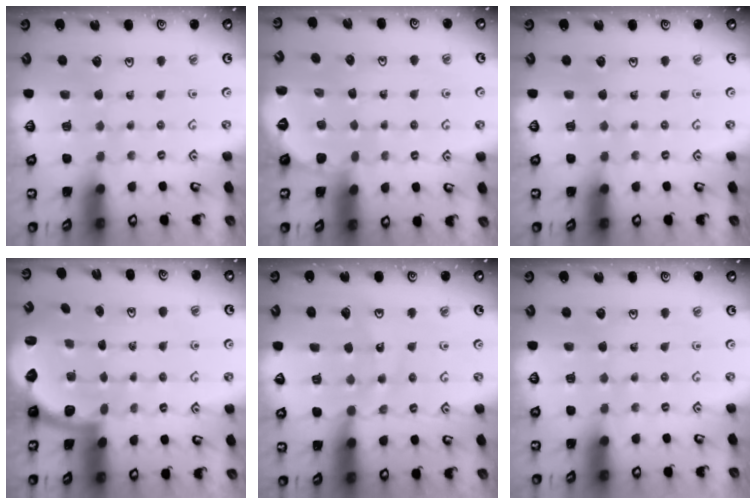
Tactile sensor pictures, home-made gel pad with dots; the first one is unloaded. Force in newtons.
{"total": 0.0}
{"total": 0.0}
{"total": 2.6, "press": 2.3, "slide": 1.2}
{"total": 10.9, "press": 10.8, "slide": 1.4}
{"total": 0.0}